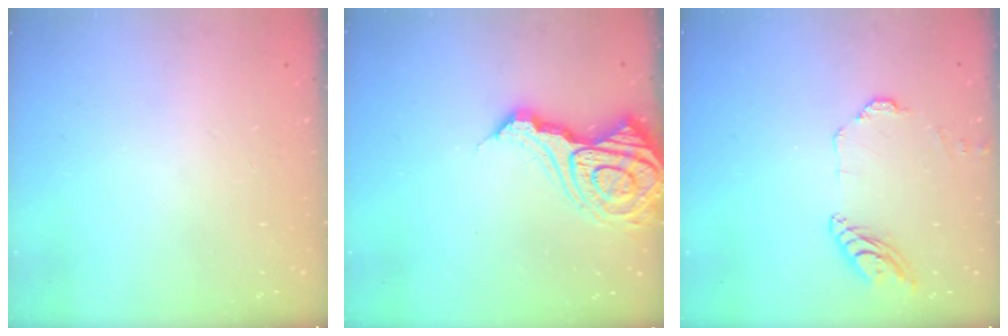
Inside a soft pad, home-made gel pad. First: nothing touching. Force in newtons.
{"total": 17.6, "press": 17.4, "slide": 1.9}
{"total": 10.0, "press": 9.9, "slide": 0.6}